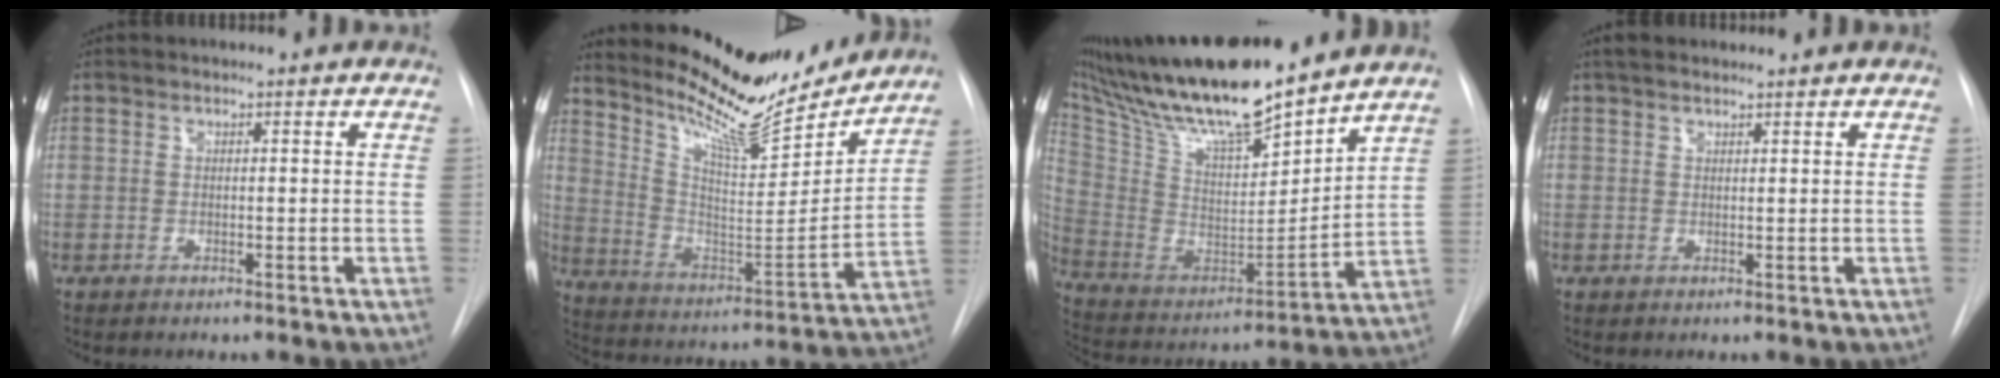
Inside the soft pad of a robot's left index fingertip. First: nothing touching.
{"total": 17.8, "force": [16.4, 2.9, 6.2], "torque": [-0.114, -0.044, 0.257]}
{"total": 23.6, "force": [20.1, 3.1, 11.8], "torque": [-0.230, -0.015, 0.350]}
{"total": 2.5, "force": [2.1, 0.9, 1.2], "torque": [-0.015, 0.019, 0.033]}